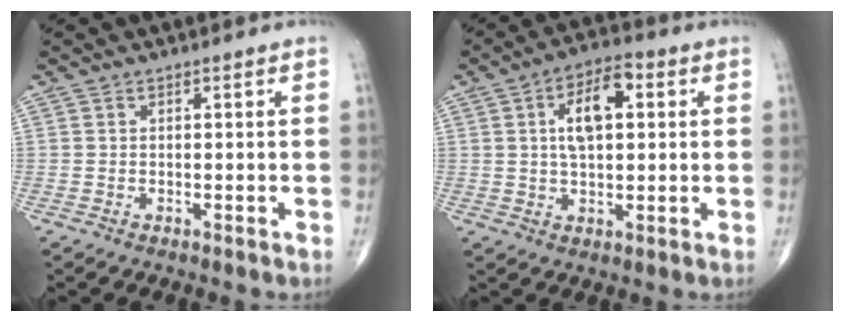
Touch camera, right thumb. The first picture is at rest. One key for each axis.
{"total": 9.7, "fx": 2.2, "fy": 4.8, "fz": 8.1, "tx": -0.125, "ty": 0.014, "tz": 0.030}